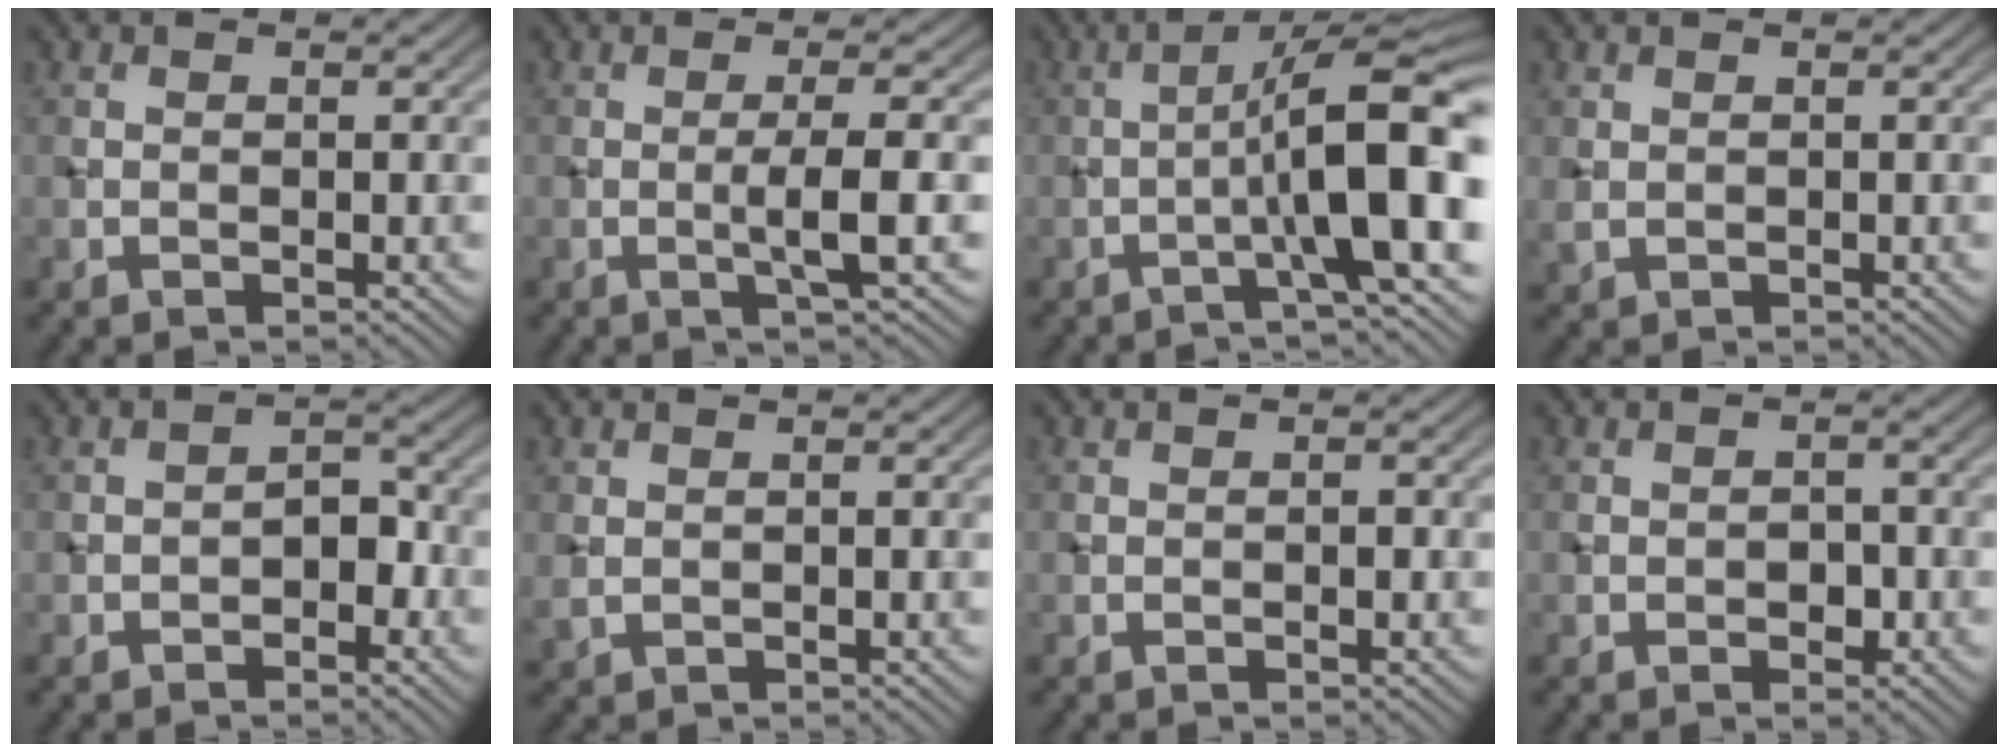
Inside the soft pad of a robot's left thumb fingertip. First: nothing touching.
{"total": 3.9, "force": [-0.6, 0.3, 3.8], "torque": [-0.064, 0.008, -0.022]}
{"total": 11.2, "force": [-2.6, 1.6, 10.8], "torque": [-0.149, 0.026, -0.051]}
{"total": 1.1, "force": [0.0, 1.0, 0.6], "torque": [-0.016, -0.005, 0.003]}
{"total": 2.8, "force": [-1.5, 1.6, 1.8], "torque": [-0.023, 0.012, -0.028]}
{"total": 1.1, "force": [0.0, 0.9, 0.6], "torque": [-0.018, -0.004, 0.004]}
{"total": 0.7, "force": [-0.3, 0.2, 0.6], "torque": [-0.009, 0.003, -0.005]}
{"total": 2.0, "force": [-0.8, 1.2, 1.5], "torque": [-0.022, 0.003, -0.015]}